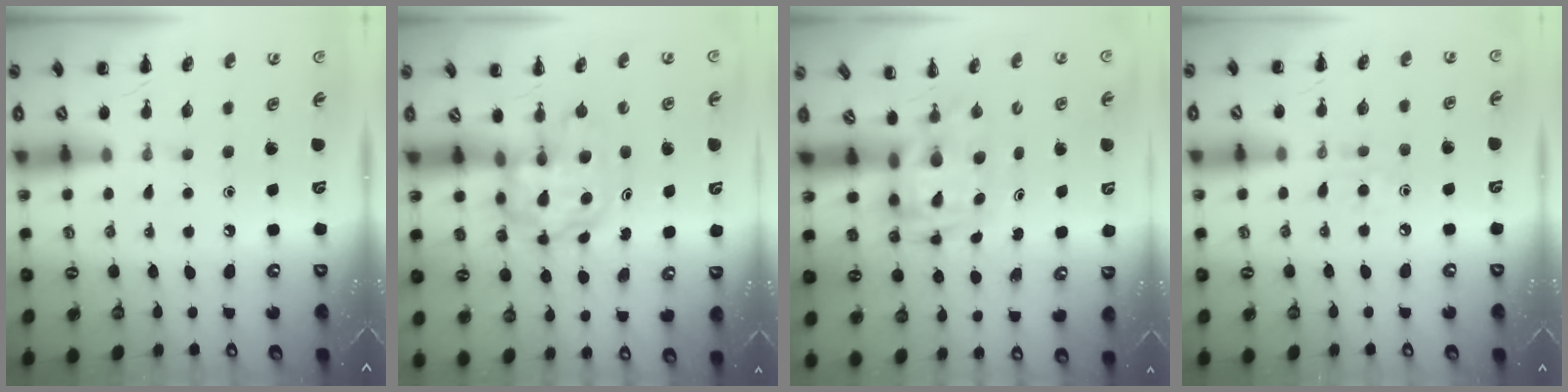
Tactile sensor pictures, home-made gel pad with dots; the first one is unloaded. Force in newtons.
{"total": 5.0, "press": 4.9, "slide": 1.2}
{"total": 3.4, "press": 3.3, "slide": 0.6}
{"total": 5.3, "press": 4.9, "slide": 1.8}